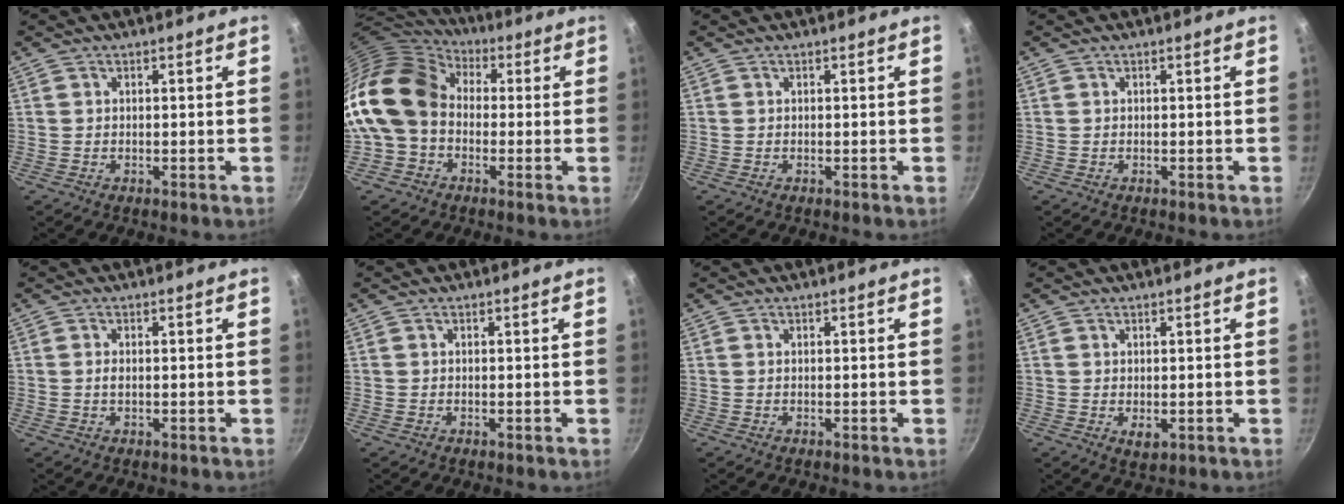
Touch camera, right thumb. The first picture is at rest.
{"total": 16.8, "force": [0.1, 13.0, 10.5], "torque": [-0.188, 0.036, -0.017]}
{"total": 0.0}
{"total": 0.0}
{"total": 1.8, "force": [0.0, 1.0, 1.5], "torque": [-0.030, 0.002, -0.001]}
{"total": 0.0}
{"total": 0.0}
{"total": 2.3, "force": [-0.2, 1.4, 1.8], "torque": [-0.028, -0.008, -0.001]}